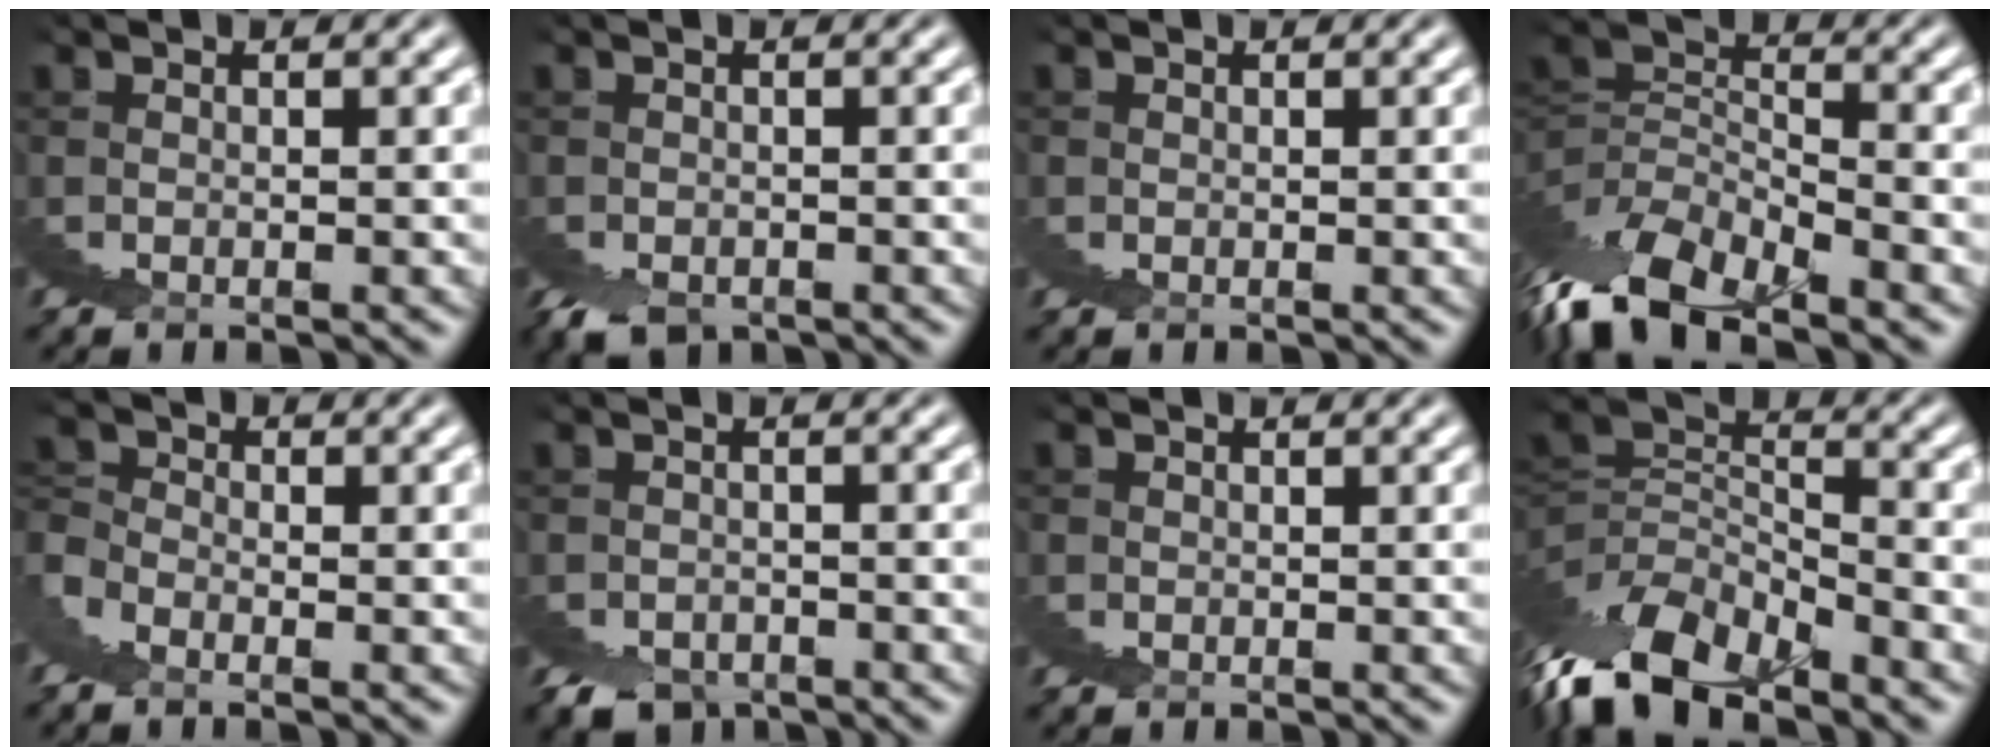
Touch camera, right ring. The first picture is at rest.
{"total": 1.3, "force": [0.1, -1.0, -0.8], "torque": [0.033, 0.010, -0.001]}
{"total": 1.1, "force": [0.7, 0.6, -0.7], "torque": [0.022, 0.001, 0.007]}
{"total": 5.0, "force": [-0.3, 1.5, 4.8], "torque": [-0.071, 0.001, -0.007]}
{"total": 4.8, "force": [3.4, 2.9, 1.6], "torque": [-0.019, 0.020, 0.042]}
{"total": 1.6, "force": [-1.3, 0.8, -0.5], "torque": [0.034, -0.005, -0.023]}
{"total": 1.7, "force": [1.0, 1.2, -0.6], "torque": [0.025, 0.003, 0.010]}
{"total": 6.6, "force": [-2.3, 2.9, 5.5], "torque": [-0.090, -0.001, -0.037]}